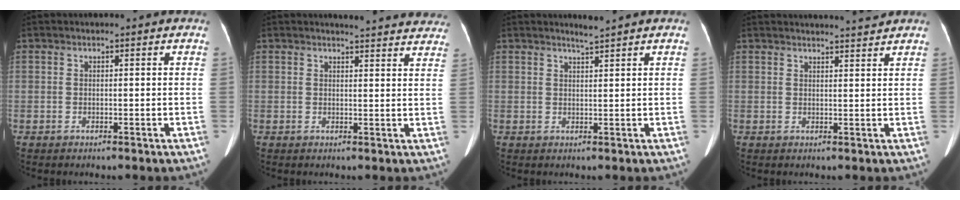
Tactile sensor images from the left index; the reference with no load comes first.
{"total": 14.0, "force": [13.4, 2.0, 3.5], "torque": [-0.020, -0.026, 0.133]}
{"total": 1.6, "force": [1.4, -0.6, 0.4], "torque": [-0.013, -0.005, 0.027]}
{"total": 5.1, "force": [5.0, -0.6, 0.9], "torque": [-0.013, 0.005, 0.059]}